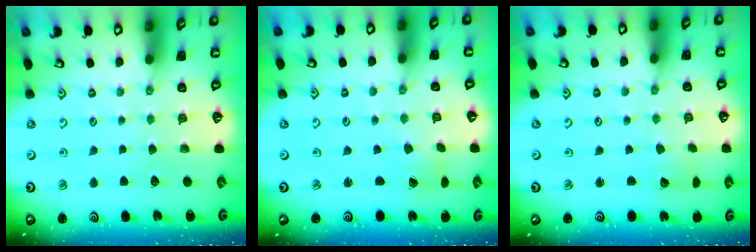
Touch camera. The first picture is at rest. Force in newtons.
{"total": 2.1, "press": 2.1, "slide": 0.3}
{"total": 2.6, "press": 2.6, "slide": 0.1}